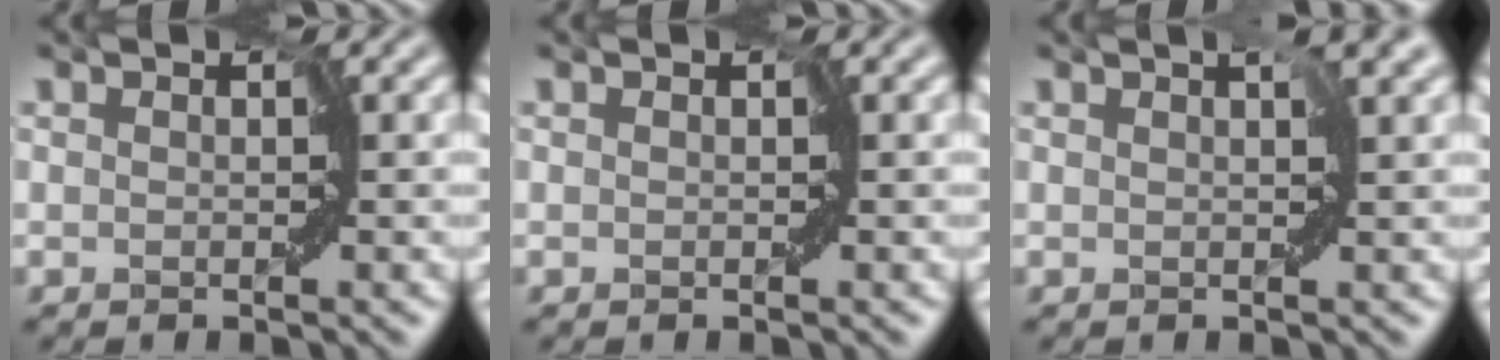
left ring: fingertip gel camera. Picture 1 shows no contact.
{"total": 0.0}
{"total": 2.0, "force": [1.0, 0.5, 1.7], "torque": [-0.028, 0.007, 0.018]}